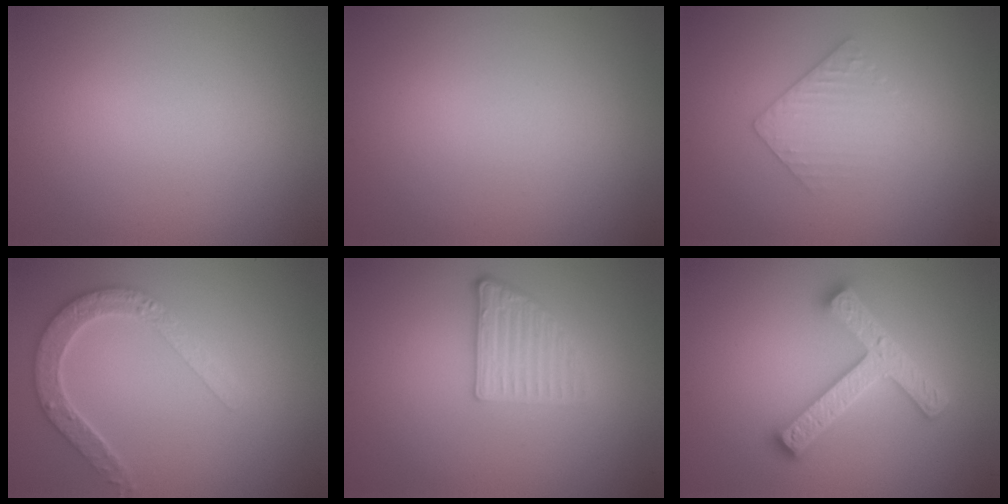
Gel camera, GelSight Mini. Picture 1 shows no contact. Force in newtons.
{"total": 0.0}
{"total": 2.5, "press": 2.4, "slide": 0.5}
{"total": 3.3, "press": 3.2, "slide": 0.8}
{"total": 2.6, "press": 2.3, "slide": 1.3}
{"total": 4.7, "press": 4.6, "slide": 0.9}